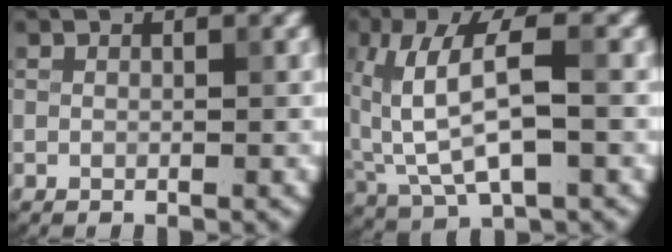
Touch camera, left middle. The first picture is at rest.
{"total": 6.8, "force": [0.9, 2.7, 6.2], "torque": [-0.128, 0.004, 0.018]}